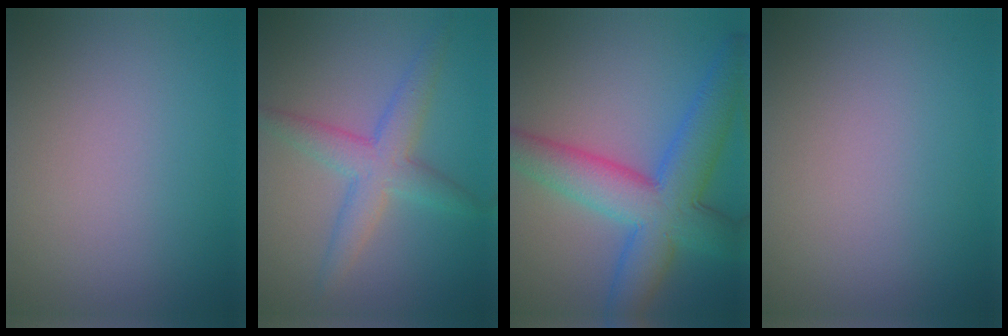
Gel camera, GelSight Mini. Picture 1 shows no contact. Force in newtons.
{"total": 4.0, "press": 4.0, "slide": 0.1}
{"total": 9.0, "press": 9.0, "slide": 0.3}
{"total": 0.0}